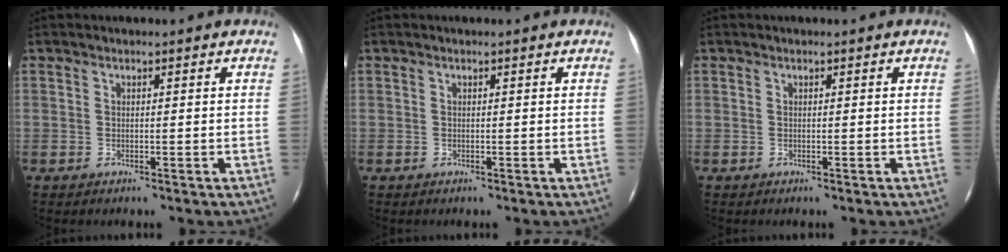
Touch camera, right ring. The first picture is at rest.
{"total": 0.0}
{"total": 0.0}